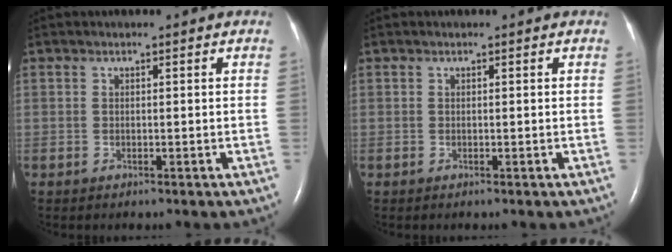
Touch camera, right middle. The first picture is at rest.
{"total": 0.0}